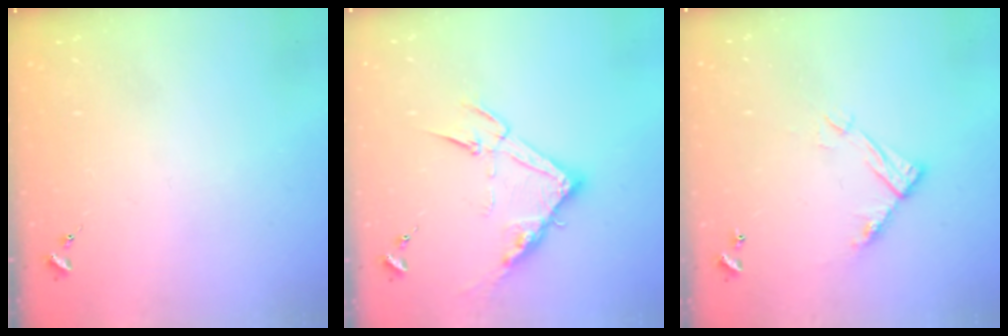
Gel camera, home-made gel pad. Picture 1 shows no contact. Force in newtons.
{"total": 13.9, "press": 13.8, "slide": 0.9}
{"total": 11.1, "press": 11.0, "slide": 0.5}